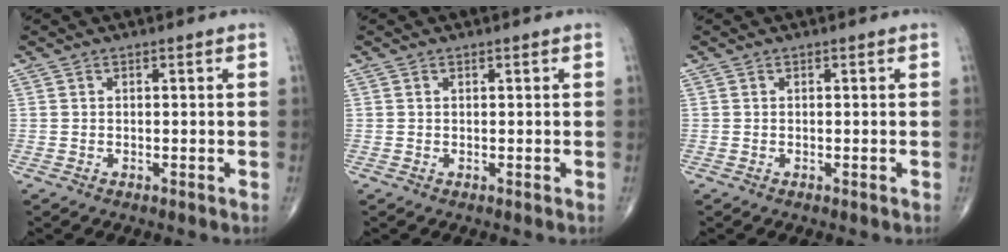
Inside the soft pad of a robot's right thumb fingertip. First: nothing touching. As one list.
[{"total": 0.0}, {"total": 0.0}]